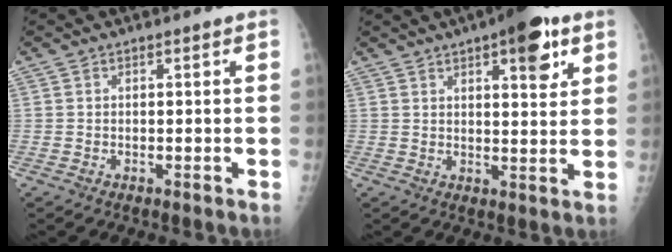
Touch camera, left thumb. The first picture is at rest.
{"total": 10.2, "force": [5.3, 3.6, 7.9], "torque": [-0.084, -0.019, 0.068]}